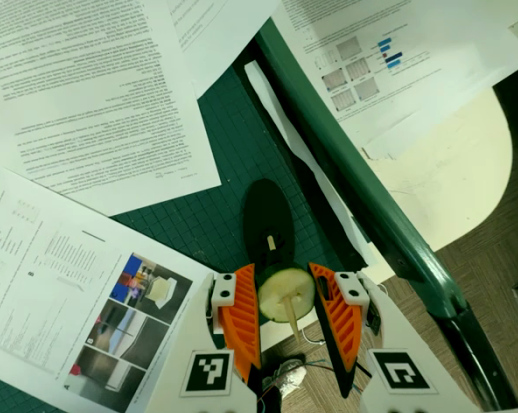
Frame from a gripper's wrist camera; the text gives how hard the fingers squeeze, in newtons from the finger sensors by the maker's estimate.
{"total": 11.5, "left": 11.6, "right": 11.3}